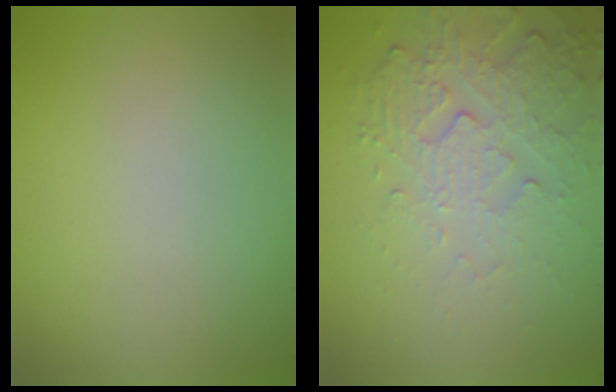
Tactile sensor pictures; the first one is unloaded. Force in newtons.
{"total": 5.2, "press": 3.5, "slide": 3.9}